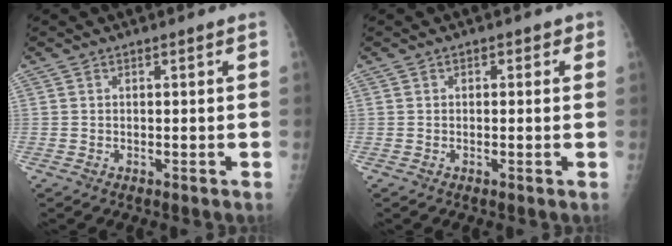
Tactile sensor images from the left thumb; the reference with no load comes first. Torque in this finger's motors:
{"motor_torque": [-0.23, 0.03, -0.12, -0.04, 0.00]}